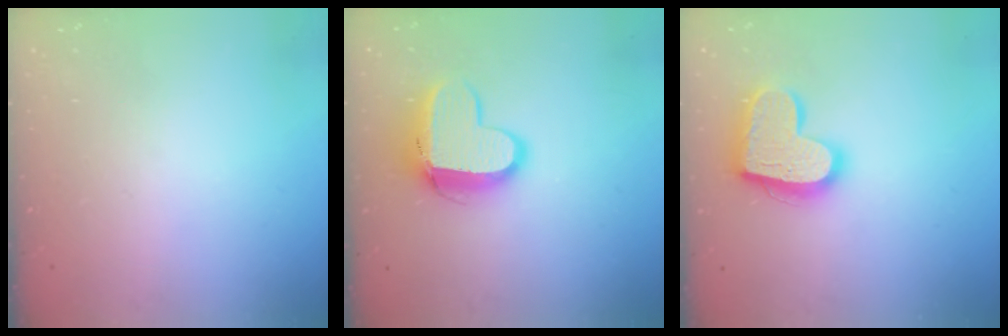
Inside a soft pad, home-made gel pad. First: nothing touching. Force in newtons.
{"total": 11.4, "press": 11.4, "slide": 1.1}
{"total": 17.4, "press": 17.3, "slide": 1.4}